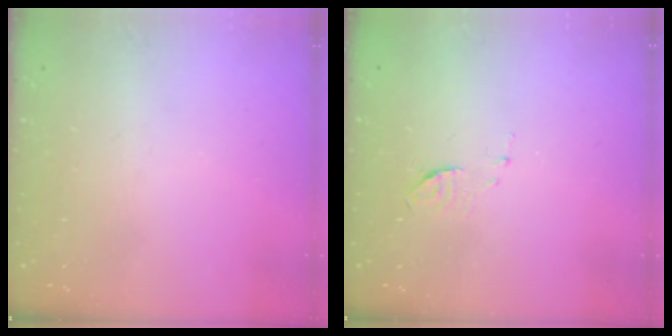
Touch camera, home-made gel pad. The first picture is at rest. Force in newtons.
{"total": 4.1, "press": 4.1, "slide": 0.2}